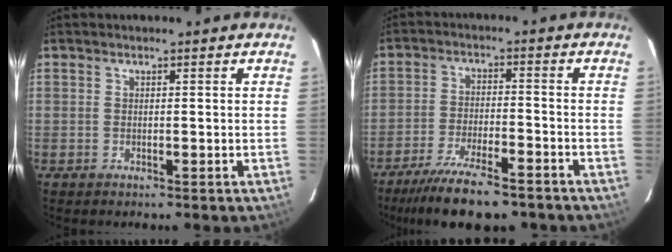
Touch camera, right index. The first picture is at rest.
{"total": 14.1, "force": [-11.3, 3.5, 7.6], "torque": [-0.165, -0.023, -0.184]}